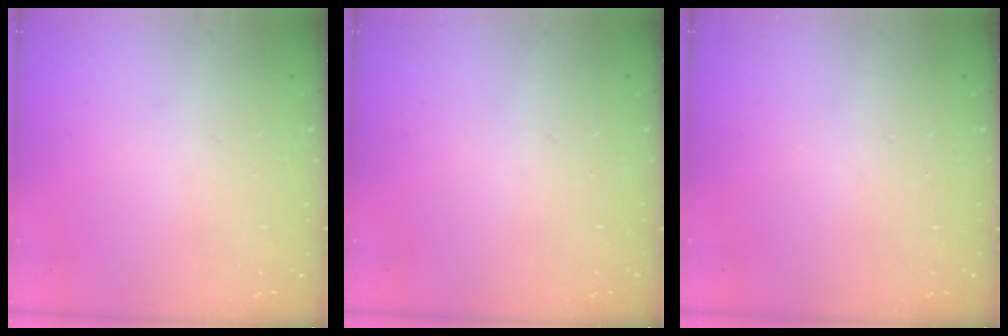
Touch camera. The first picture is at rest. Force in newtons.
{"total": 0.0}
{"total": 0.0}